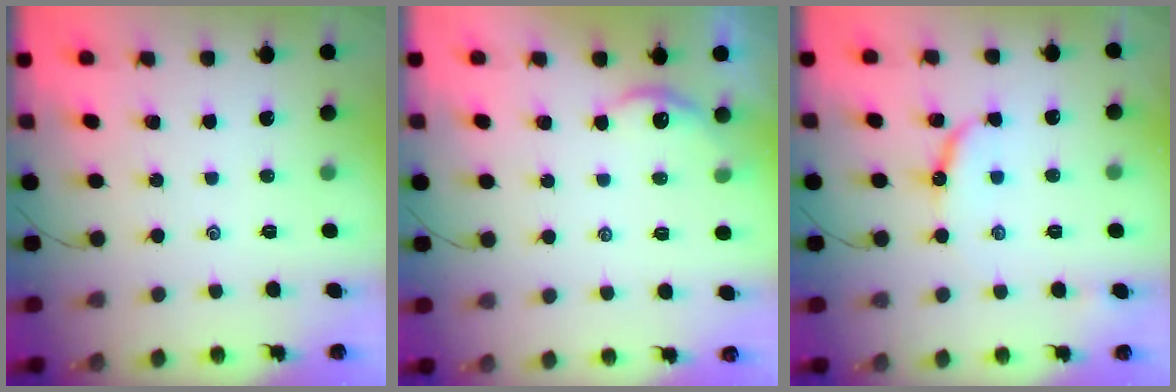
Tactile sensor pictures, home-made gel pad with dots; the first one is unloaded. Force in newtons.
{"total": 4.2, "press": 4.2, "slide": 0.5}
{"total": 9.0, "press": 9.0, "slide": 0.8}